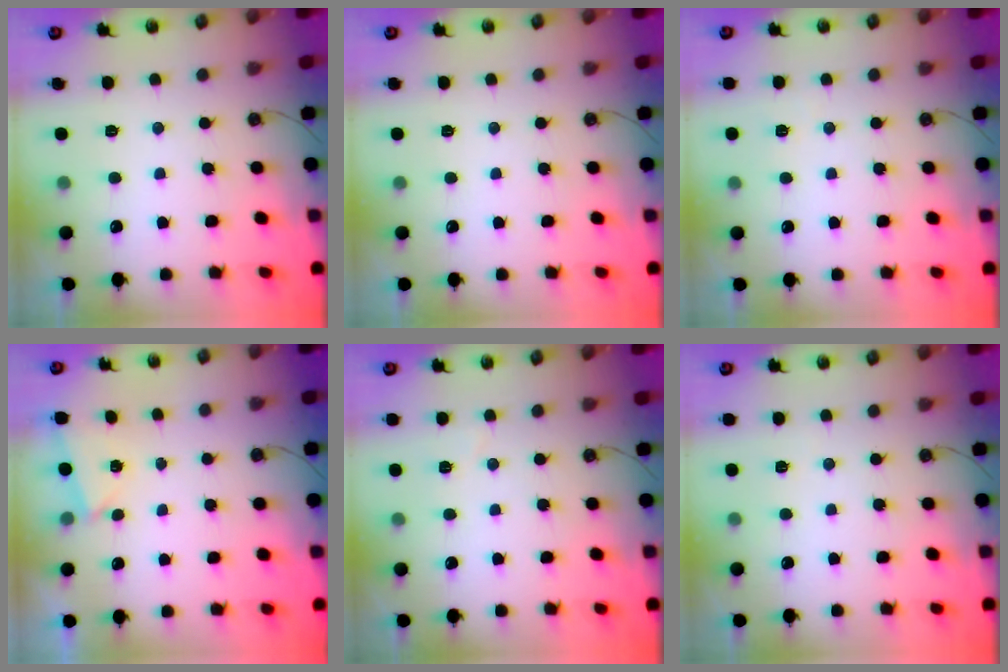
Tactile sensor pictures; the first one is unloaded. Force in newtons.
{"total": 0.0}
{"total": 2.8, "press": 2.0, "slide": 2.0}
{"total": 2.3, "press": 1.3, "slide": 1.9}
{"total": 3.8, "press": 3.7, "slide": 0.8}
{"total": 1.9, "press": 1.7, "slide": 1.0}